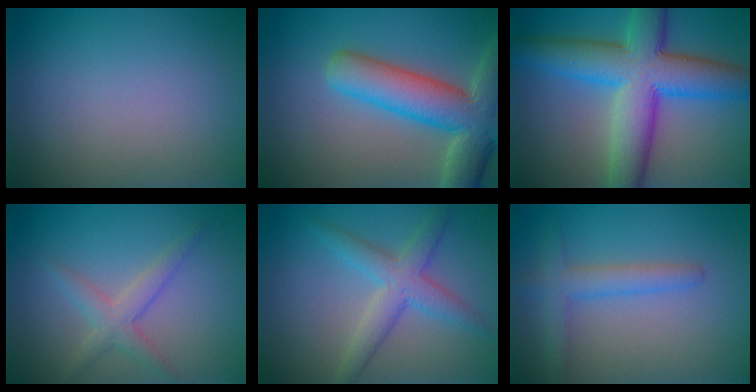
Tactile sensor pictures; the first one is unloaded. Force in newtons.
{"total": 8.6, "press": 8.5, "slide": 1.0}
{"total": 10.6, "press": 10.6, "slide": 0.2}
{"total": 2.5, "press": 2.5, "slide": 0.1}
{"total": 3.8, "press": 3.8, "slide": 0.1}
{"total": 2.8, "press": 2.8, "slide": 0.2}